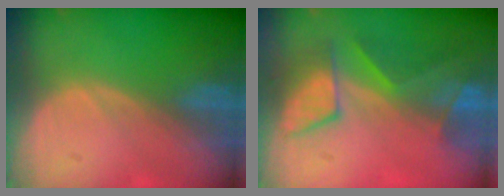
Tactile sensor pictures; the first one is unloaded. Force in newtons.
{"total": 7.9, "press": 7.7, "slide": 1.8}